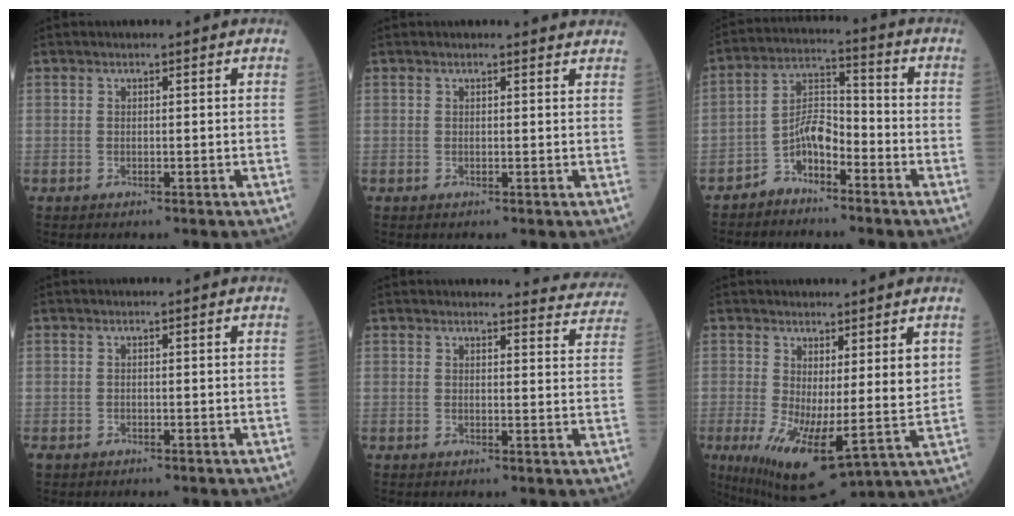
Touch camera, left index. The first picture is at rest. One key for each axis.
{"total": 1.9, "fx": 1.9, "fy": 0.2, "fz": 0.0, "tx": -0.006, "ty": -0.004, "tz": 0.011}
{"total": 5.7, "fx": -3.9, "fy": 2.5, "fz": 3.4, "tx": -0.065, "ty": 0.011, "tz": -0.079}
{"total": 0.5, "fx": -0.3, "fy": 0.4, "fz": 0.2, "tx": -0.009, "ty": 0.000, "tz": -0.003}
{"total": 7.8, "fx": 7.7, "fy": 1.0, "fz": -0.2, "tx": 0.029, "ty": -0.034, "tz": 0.057}
{"total": 12.1, "fx": 0.4, "fy": 2.5, "fz": 11.8, "tx": -0.203, "ty": -0.014, "tz": 0.021}